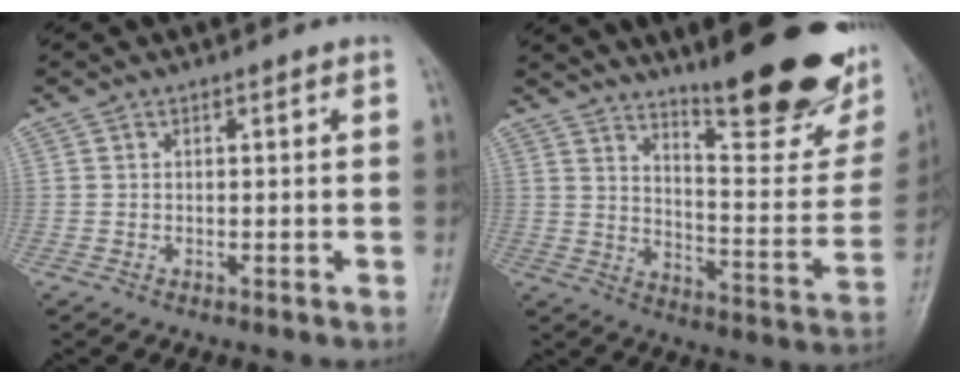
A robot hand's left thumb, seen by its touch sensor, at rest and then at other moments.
{"total": 26.6, "force": [18.6, 7.2, 17.6], "torque": [-0.207, -0.107, 0.259]}